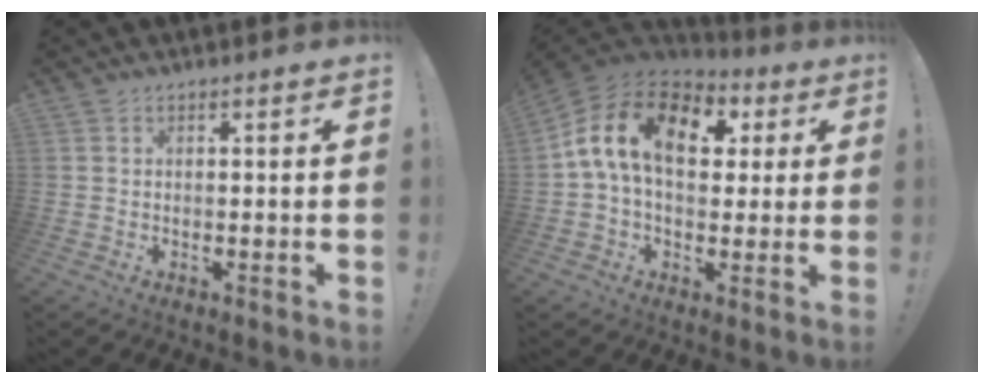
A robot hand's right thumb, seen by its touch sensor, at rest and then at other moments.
{"total": 17.2, "force": [4.1, 10.7, 12.9], "torque": [-0.216, 0.008, 0.072]}